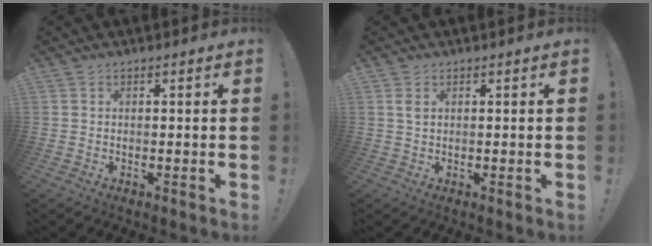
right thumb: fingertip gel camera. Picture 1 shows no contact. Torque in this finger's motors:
{"motor_torque": [-0.30, 0.33, 0.14, -0.15, 0.02]}